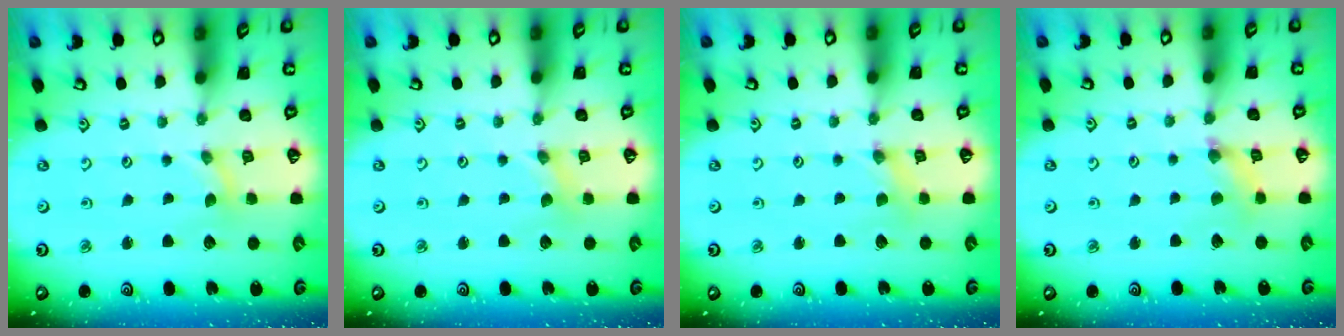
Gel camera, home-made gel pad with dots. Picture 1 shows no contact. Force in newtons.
{"total": 0.0}
{"total": 0.0}
{"total": 2.1, "press": 2.1, "slide": 0.4}